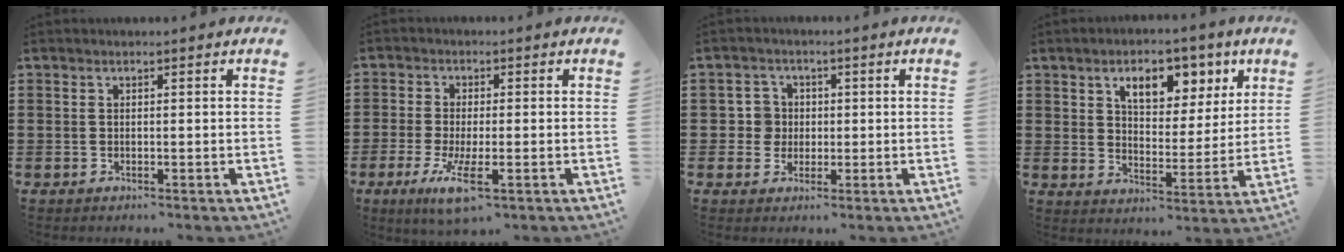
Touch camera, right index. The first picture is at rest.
{"total": 6.2, "force": [-2.7, 2.0, 5.2], "torque": [-0.117, -0.016, -0.049]}
{"total": 3.7, "force": [-0.2, 3.6, 0.7], "torque": [-0.030, 0.010, -0.006]}
{"total": 7.8, "force": [4.6, 4.4, 4.6], "torque": [-0.083, -0.003, 0.073]}